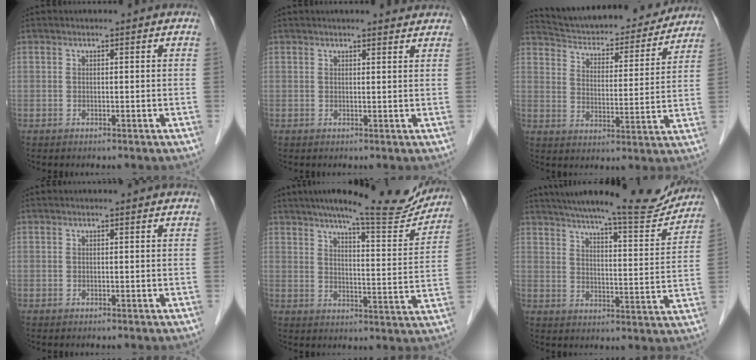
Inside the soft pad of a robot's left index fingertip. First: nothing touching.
{"total": 5.6, "force": [5.2, 1.0, 1.8], "torque": [-0.018, 0.013, 0.052]}
{"total": 21.0, "force": [19.6, 4.7, 6.0], "torque": [-0.092, -0.007, 0.267]}
{"total": 0.0}
{"total": 16.3, "force": [14.6, 1.4, 7.0], "torque": [-0.097, -0.026, 0.188]}
{"total": 18.3, "force": [16.8, 1.2, 7.1], "torque": [-0.105, -0.028, 0.224]}